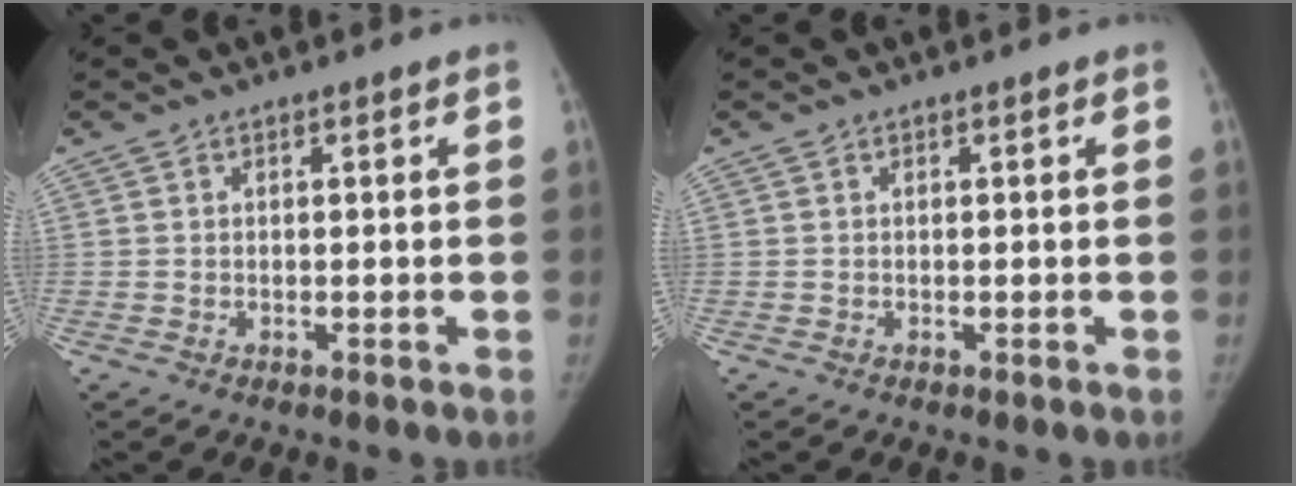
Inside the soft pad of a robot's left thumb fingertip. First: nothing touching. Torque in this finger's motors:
{"motor_torque": [0.01, -0.01, 0.03, -0.03, 0.00]}